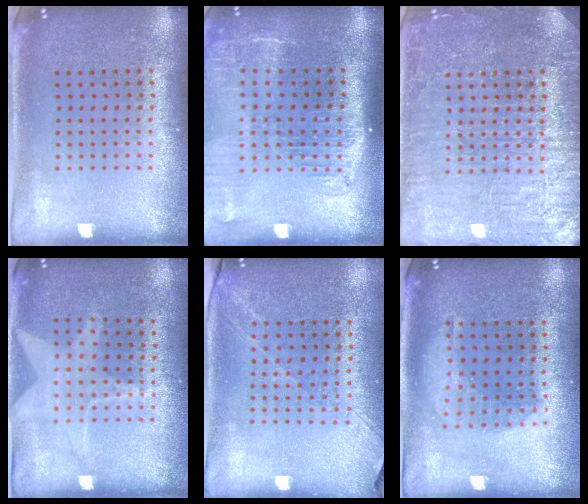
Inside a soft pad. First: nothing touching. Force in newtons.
{"total": 2.3, "press": 1.9, "slide": 1.4}
{"total": 5.1, "press": 5.0, "slide": 0.8}
{"total": 1.2, "press": 1.2, "slide": 0.1}
{"total": 1.3, "press": 1.2, "slide": 0.5}
{"total": 1.3, "press": 1.3, "slide": 0.4}